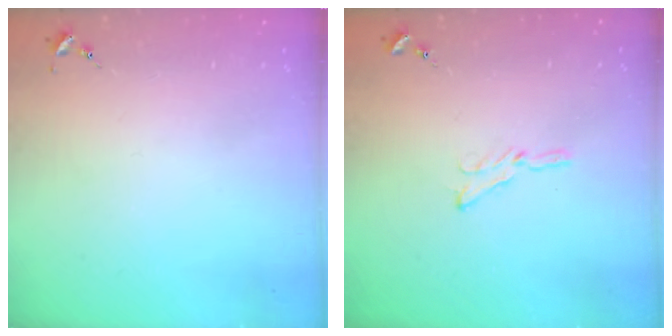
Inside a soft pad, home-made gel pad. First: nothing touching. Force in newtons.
{"total": 4.8, "press": 4.8, "slide": 0.4}